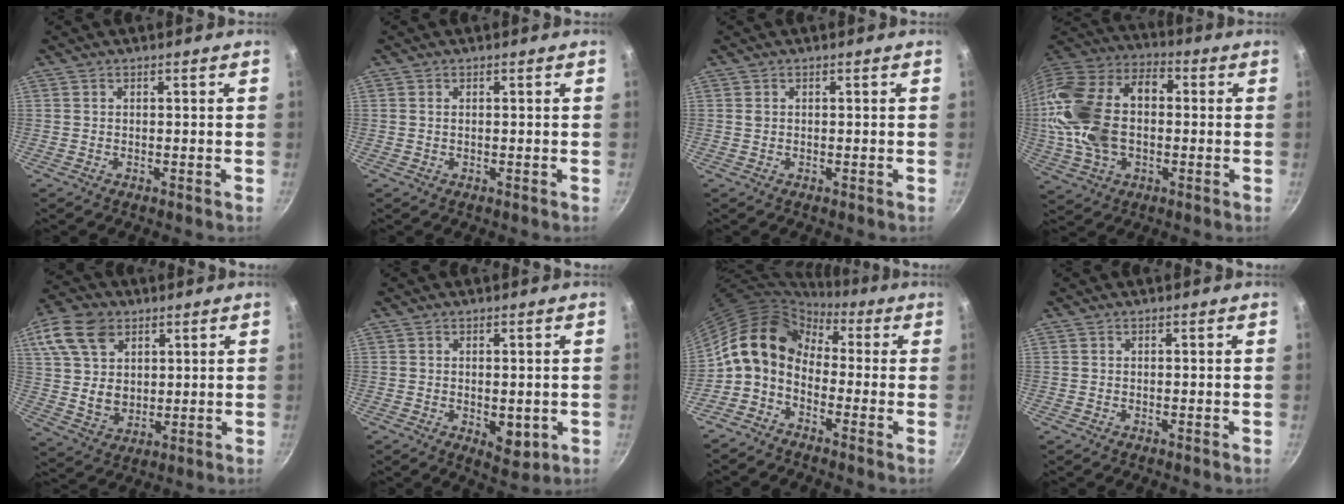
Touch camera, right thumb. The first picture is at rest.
{"total": 0.5, "force": [0.1, 0.3, 0.4], "torque": [-0.009, 0.001, 0.001]}
{"total": 0.6, "force": [0.1, 0.5, 0.3], "torque": [-0.005, 0.001, 0.002]}
{"total": 21.6, "force": [-0.3, 13.9, 16.5], "torque": [-0.307, 0.035, -0.014]}
{"total": 16.9, "force": [7.3, 12.2, 9.1], "torque": [-0.177, -0.004, 0.142]}
{"total": 5.2, "force": [-0.8, 2.8, 4.3], "torque": [-0.052, -0.012, -0.003]}
{"total": 11.5, "force": [-0.1, 8.5, 7.8], "torque": [-0.125, 0.043, -0.023]}
{"total": 0.0}